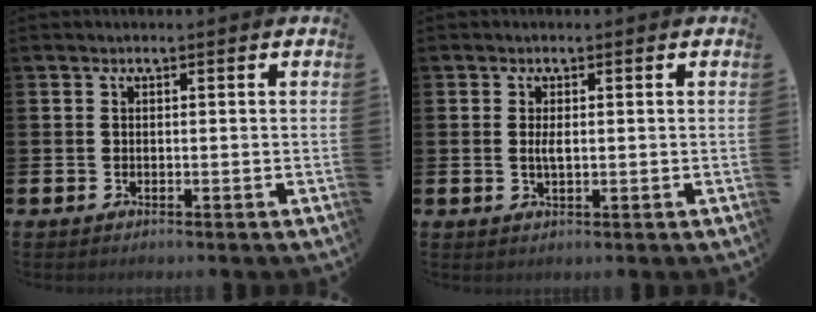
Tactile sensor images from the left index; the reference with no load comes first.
{"total": 1.6, "force": [0.2, 0.6, 1.5], "torque": [-0.024, 0.000, 0.000]}